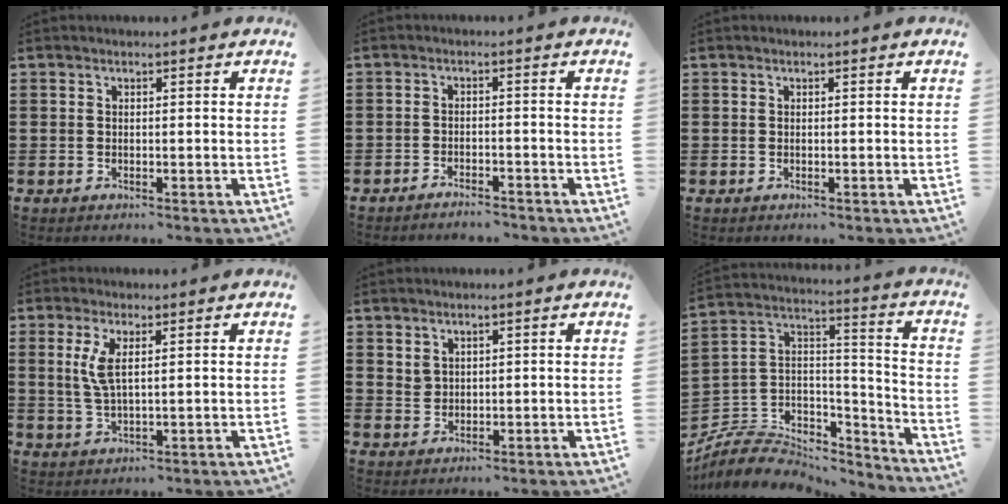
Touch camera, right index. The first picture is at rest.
{"total": 2.3, "force": [-2.3, 0.0, -0.1], "torque": [-0.005, 0.001, -0.049]}
{"total": 0.0}
{"total": 4.1, "force": [1.4, 1.4, 3.6], "torque": [-0.084, 0.003, 0.021]}
{"total": 2.1, "force": [1.7, 1.2, 0.2], "torque": [-0.008, 0.003, 0.033]}
{"total": 6.7, "force": [-5.3, 3.9, 1.5], "torque": [-0.047, -0.001, -0.105]}